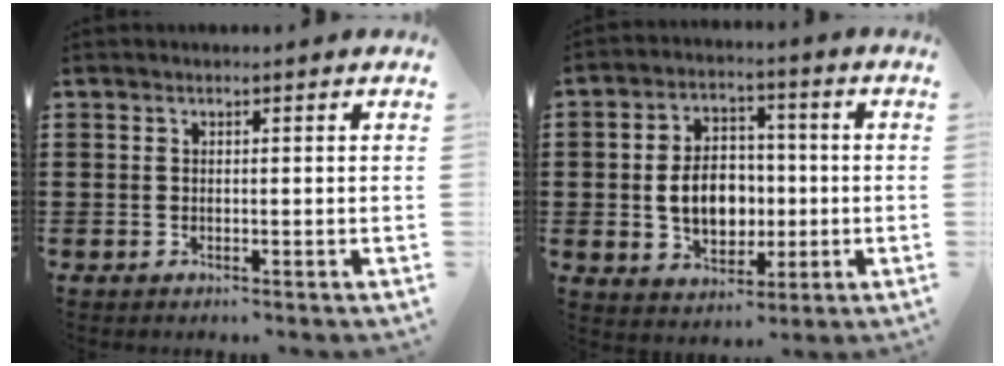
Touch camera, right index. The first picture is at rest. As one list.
[{"total": 7.8, "force": [-0.8, 5.6, 5.4], "torque": [-0.090, 0.003, -0.019]}]